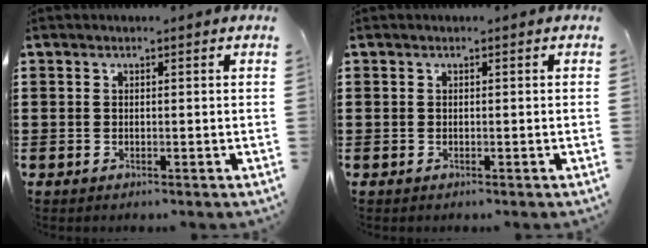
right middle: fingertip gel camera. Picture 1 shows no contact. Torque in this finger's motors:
{"motor_torque": [0.23, 0.12, 0.06, 0.01]}